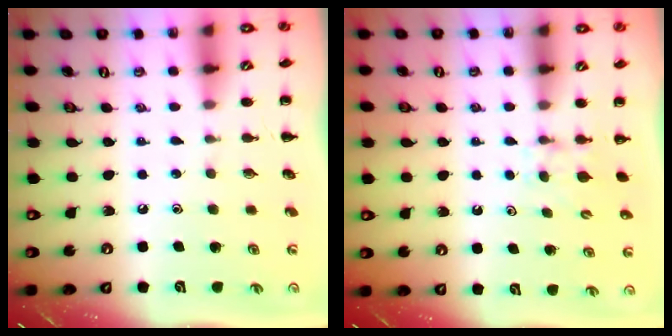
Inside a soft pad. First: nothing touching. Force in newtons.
{"total": 3.9, "press": 3.5, "slide": 1.5}